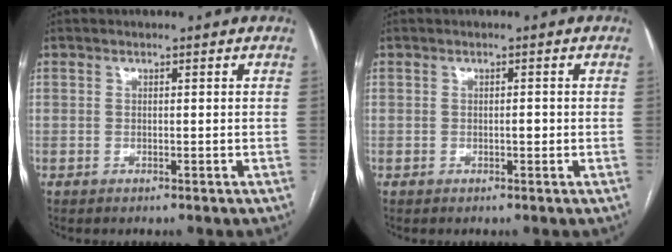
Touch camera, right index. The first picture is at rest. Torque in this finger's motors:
{"motor_torque": [0.18, 0.02, 0.13, 0.03]}